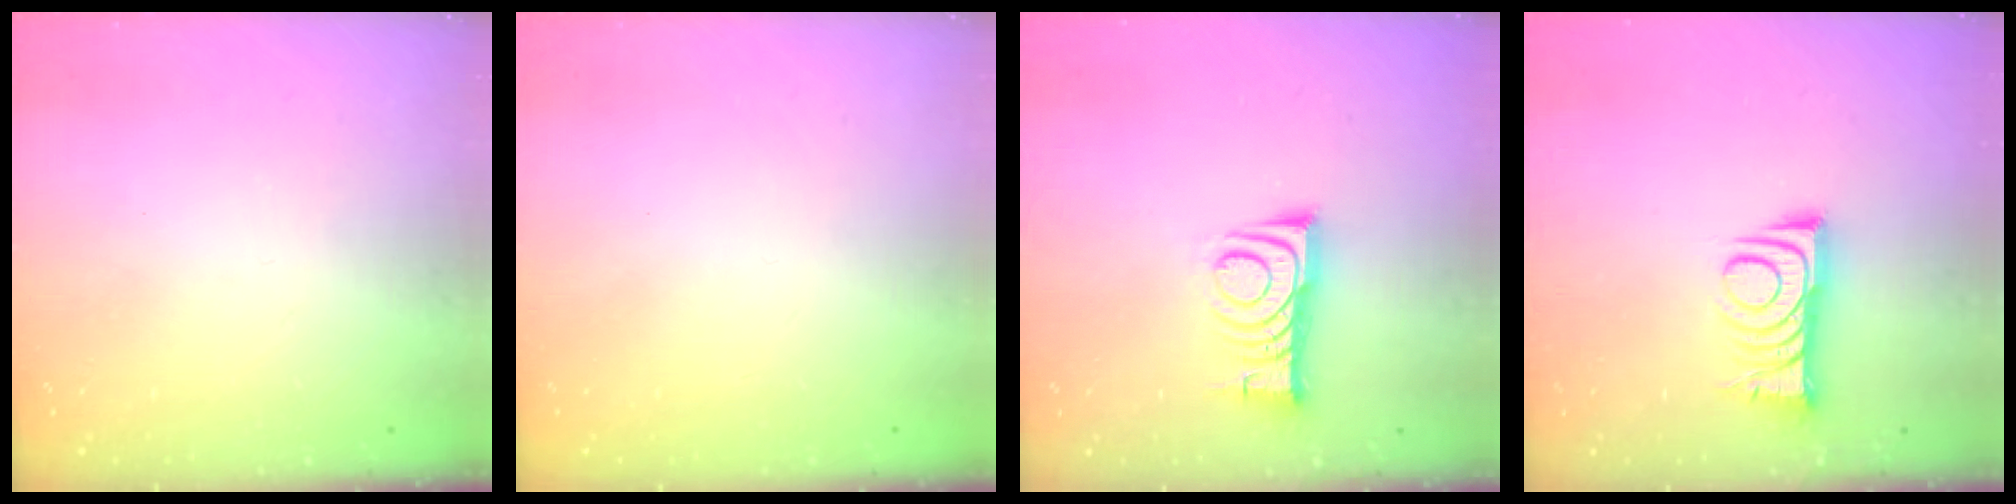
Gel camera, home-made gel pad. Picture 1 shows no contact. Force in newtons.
{"total": 1.5, "press": 1.5, "slide": 0.1}
{"total": 10.1, "press": 10.1, "slide": 0.3}
{"total": 9.0, "press": 9.0, "slide": 0.1}